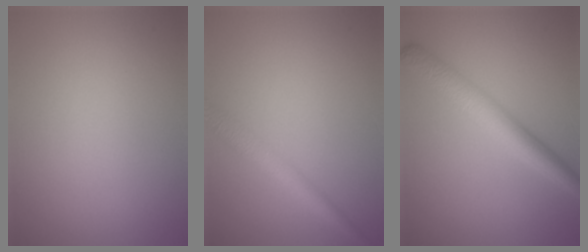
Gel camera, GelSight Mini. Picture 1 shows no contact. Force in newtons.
{"total": 2.8, "press": 2.8, "slide": 0.1}
{"total": 4.2, "press": 4.2, "slide": 0.1}